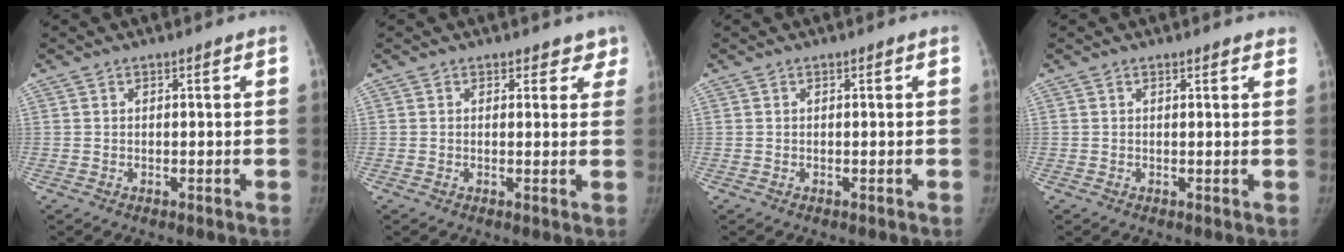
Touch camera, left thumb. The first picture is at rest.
{"total": 3.6, "force": [3.0, 2.1, 0.5], "torque": [0.038, -0.013, 0.021]}
{"total": 0.0}
{"total": 2.1, "force": [1.8, 0.5, 1.0], "torque": [-0.003, 0.000, 0.018]}